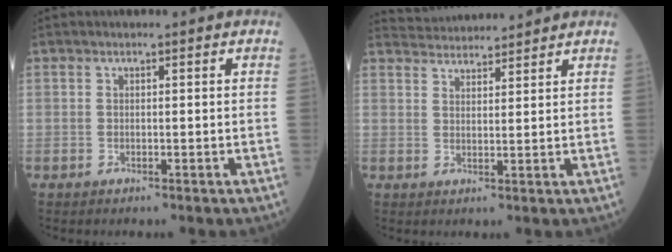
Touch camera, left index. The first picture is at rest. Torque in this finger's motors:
{"motor_torque": [-0.50, -0.79, 0.00, 0.00]}